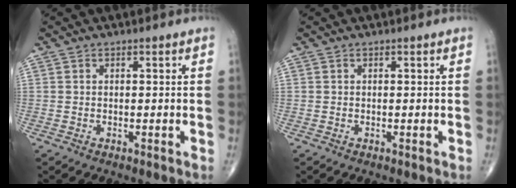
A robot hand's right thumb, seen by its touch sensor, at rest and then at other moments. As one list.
[{"total": 0.0}]